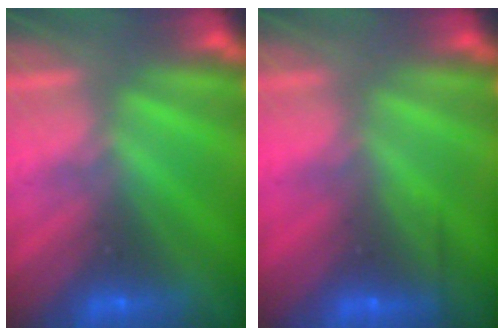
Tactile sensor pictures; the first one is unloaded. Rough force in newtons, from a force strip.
{"total": 2.4}